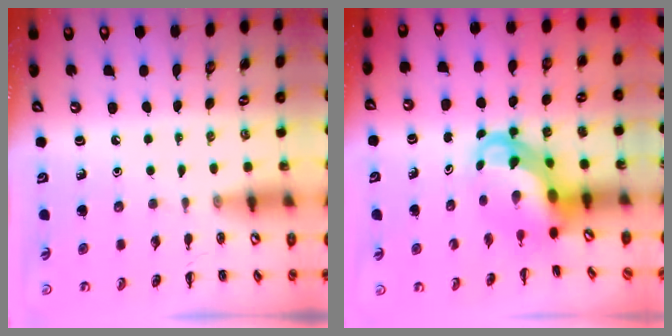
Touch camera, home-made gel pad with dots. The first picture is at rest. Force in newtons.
{"total": 5.9, "press": 5.8, "slide": 1.3}